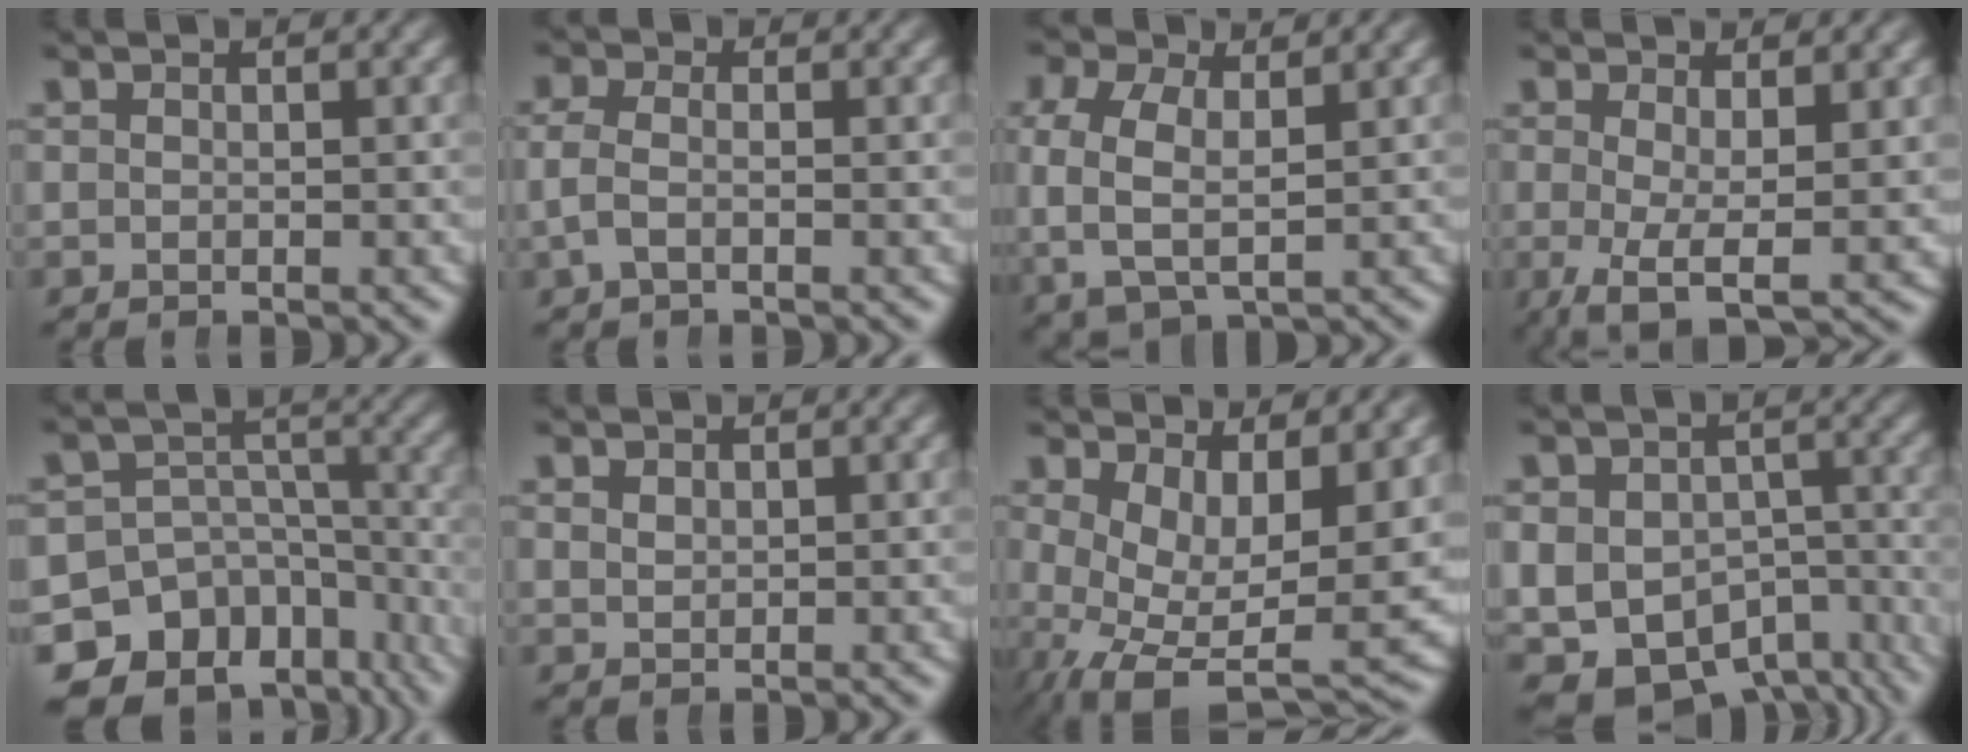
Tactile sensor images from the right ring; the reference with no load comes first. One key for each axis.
{"total": 2.3, "fx": -0.2, "fy": 1.6, "fz": 1.7, "tx": -0.042, "ty": -0.002, "tz": -0.003}
{"total": 6.1, "fx": 0.7, "fy": 4.6, "fz": 4.0, "tx": -0.100, "ty": -0.016, "tz": 0.020}
{"total": 5.0, "fx": -2.1, "fy": 1.9, "fz": 4.2, "tx": -0.083, "ty": -0.043, "tz": -0.012}
{"total": 16.8, "fx": -8.3, "fy": 12.8, "fz": 7.1, "tx": -0.135, "ty": -0.075, "tz": -0.114}
{"total": 0.8, "fx": 0.8, "fy": 0.0, "fz": 0.3, "tx": 0.006, "ty": -0.004, "tz": 0.024}
{"total": 8.9, "fx": -2.0, "fy": 4.8, "fz": 7.2, "tx": -0.140, "ty": -0.059, "tz": 0.000}
{"total": 16.4, "fx": -7.8, "fy": 12.8, "fz": 6.5, "tx": -0.134, "ty": -0.073, "tz": -0.113}